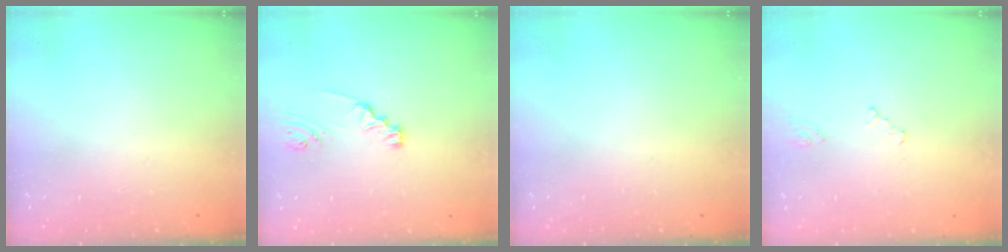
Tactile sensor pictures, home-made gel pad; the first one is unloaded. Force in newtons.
{"total": 2.1, "press": 2.1, "slide": 0.2}
{"total": 0.0}
{"total": 0.7, "press": 0.6, "slide": 0.2}